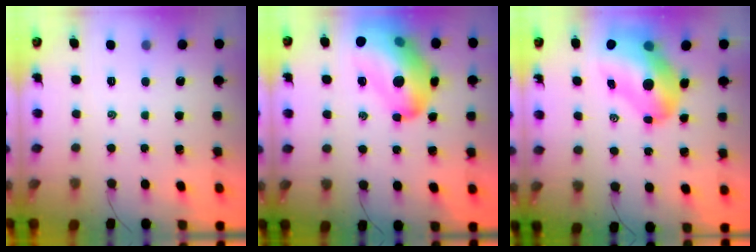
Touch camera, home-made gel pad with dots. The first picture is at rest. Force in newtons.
{"total": 23.9, "press": 23.4, "slide": 4.7}
{"total": 19.0, "press": 18.2, "slide": 5.6}